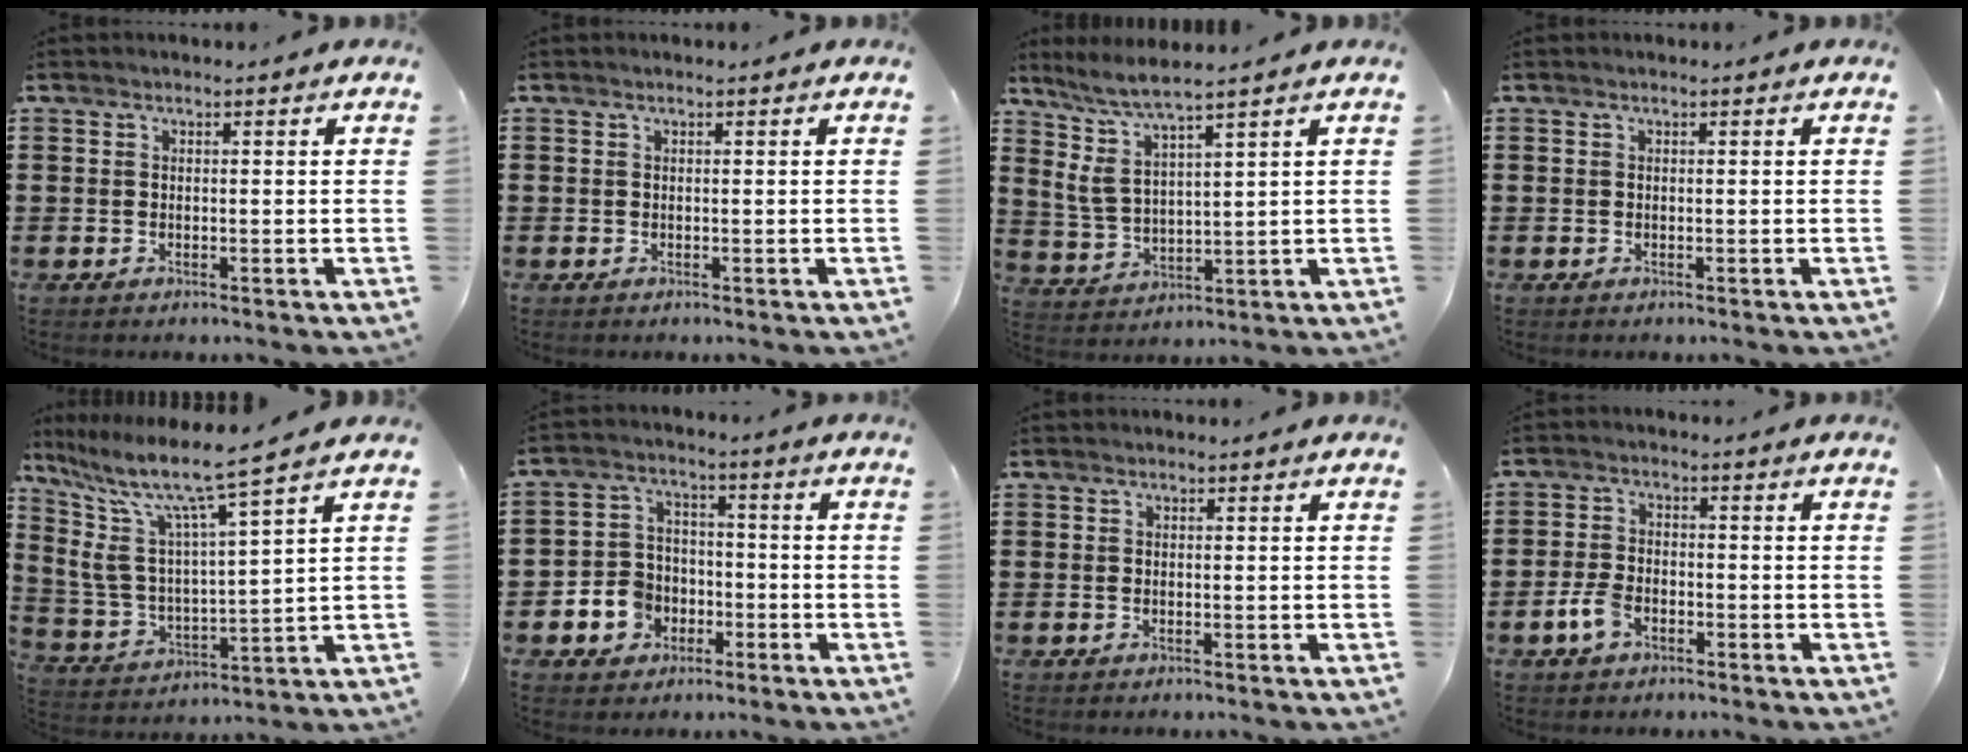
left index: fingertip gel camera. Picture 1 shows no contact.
{"total": 0.0}
{"total": 6.6, "force": [4.5, 1.3, 4.6], "torque": [-0.112, -0.016, 0.078]}
{"total": 0.0}
{"total": 9.8, "force": [7.1, 1.4, 6.6], "torque": [-0.160, -0.048, 0.114]}
{"total": 5.9, "force": [-2.5, 5.1, 1.4], "torque": [-0.051, 0.014, -0.049]}
{"total": 0.0}
{"total": 4.2, "force": [-2.1, 2.3, 2.9], "torque": [-0.069, 0.001, -0.042]}